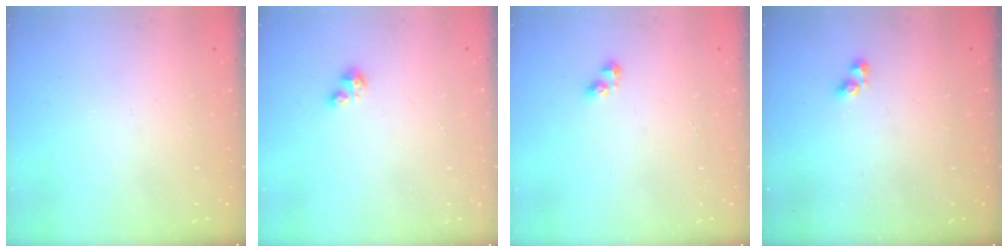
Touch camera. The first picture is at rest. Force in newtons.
{"total": 2.0, "press": 2.0, "slide": 0.4}
{"total": 2.9, "press": 2.9, "slide": 0.4}
{"total": 3.6, "press": 3.6, "slide": 0.5}